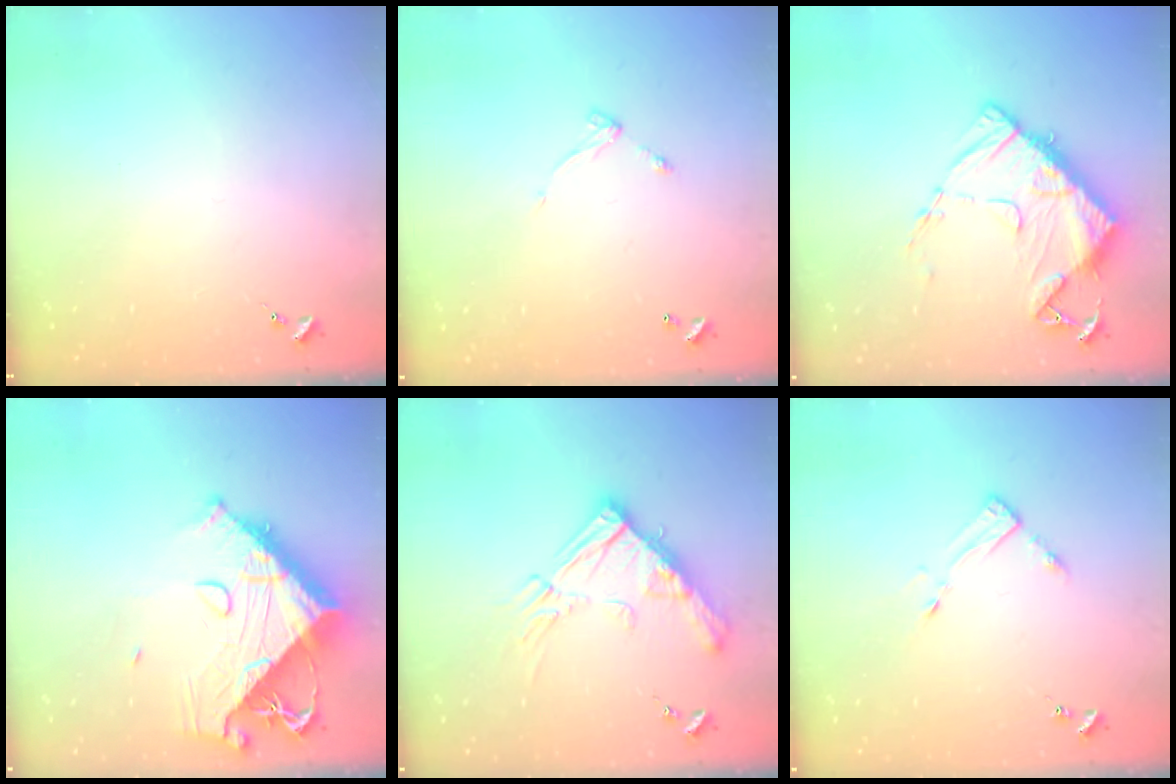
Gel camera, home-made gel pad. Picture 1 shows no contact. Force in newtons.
{"total": 5.7, "press": 5.7, "slide": 0.5}
{"total": 13.3, "press": 13.2, "slide": 1.3}
{"total": 20.0, "press": 19.9, "slide": 2.3}
{"total": 16.4, "press": 16.4, "slide": 1.8}
{"total": 4.2, "press": 4.2, "slide": 0.5}